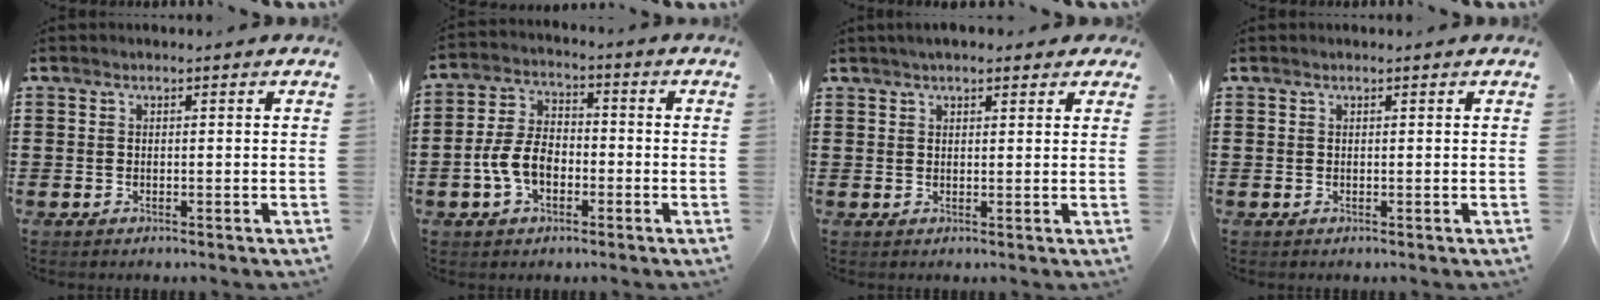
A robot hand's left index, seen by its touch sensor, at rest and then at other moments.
{"total": 6.7, "force": [-2.3, 4.2, 4.7], "torque": [-0.118, 0.004, -0.051]}
{"total": 2.7, "force": [2.2, 0.8, 1.4], "torque": [-0.033, 0.007, 0.039]}
{"total": 0.0}